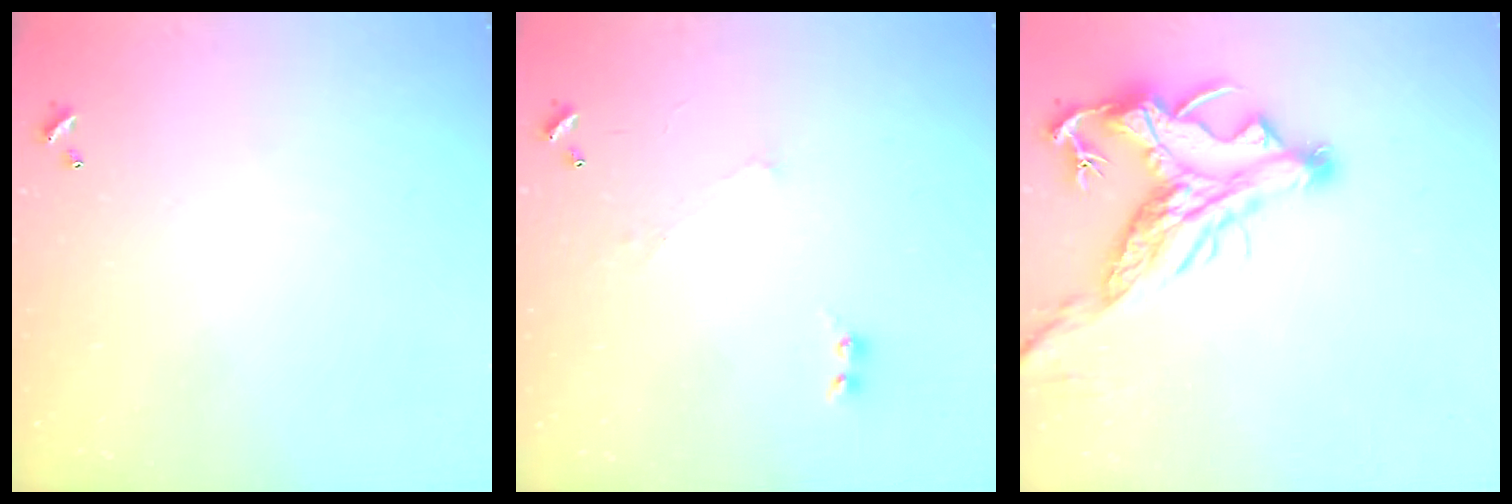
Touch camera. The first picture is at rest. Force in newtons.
{"total": 0.9, "press": 0.3, "slide": 0.8}
{"total": 5.4, "press": 5.0, "slide": 1.9}